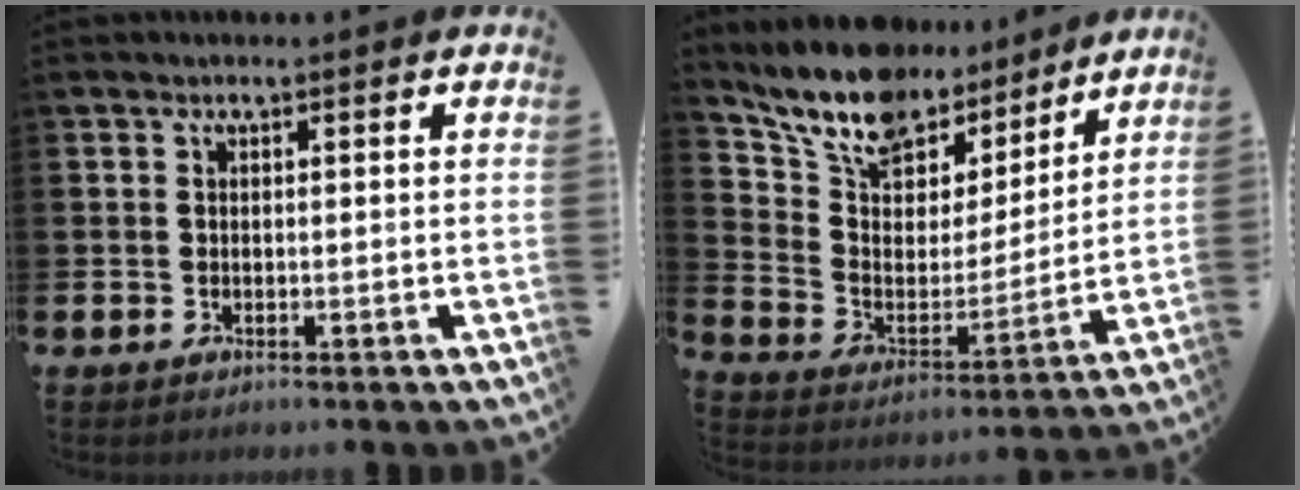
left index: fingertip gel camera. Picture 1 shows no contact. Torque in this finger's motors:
{"motor_torque": [1.04, -1.10, 1.05, 0.21]}